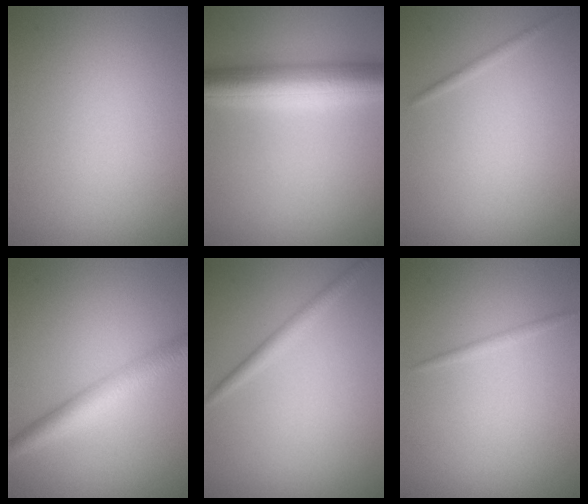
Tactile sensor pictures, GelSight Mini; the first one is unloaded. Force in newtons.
{"total": 7.2, "press": 7.2, "slide": 0.1}
{"total": 0.7, "press": 0.7, "slide": 0.0}
{"total": 4.4, "press": 4.4, "slide": 0.1}
{"total": 1.5, "press": 1.5, "slide": 0.1}
{"total": 0.7, "press": 0.7, "slide": 0.0}